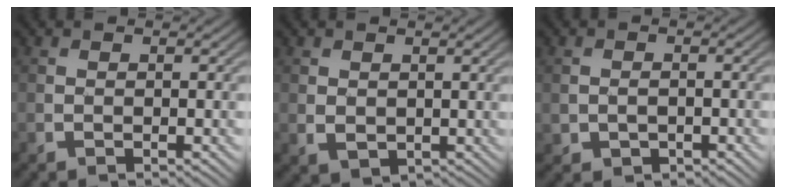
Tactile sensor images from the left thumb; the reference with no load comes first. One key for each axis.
{"total": 2.0, "fx": 0.5, "fy": 1.7, "fz": 0.9, "tx": -0.026, "ty": -0.009, "tz": 0.012}
{"total": 2.1, "fx": -0.7, "fy": 1.7, "fz": 1.1, "tx": -0.023, "ty": -0.003, "tz": -0.012}